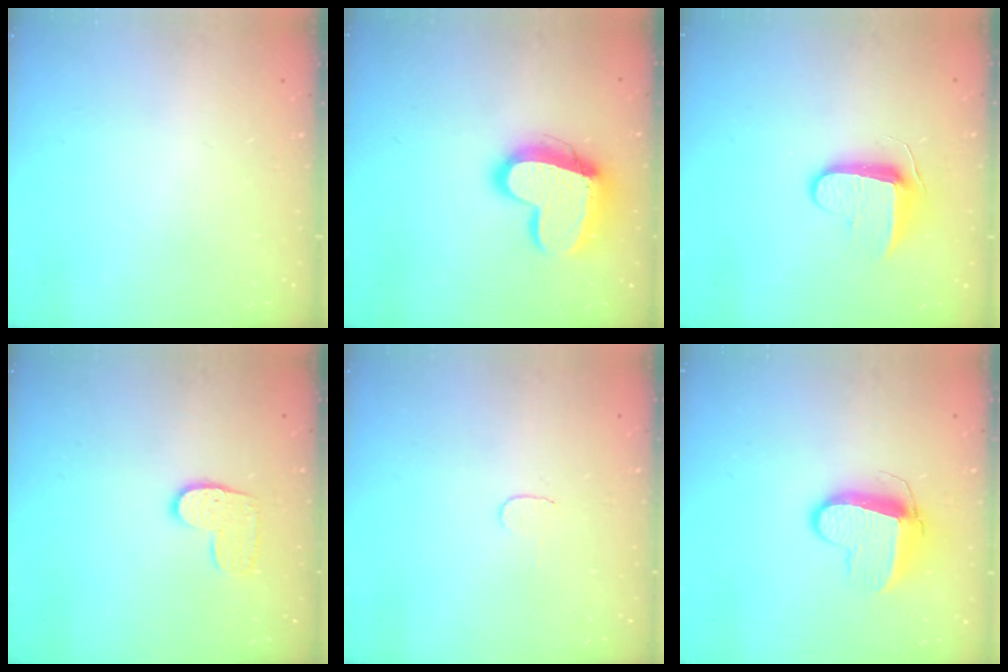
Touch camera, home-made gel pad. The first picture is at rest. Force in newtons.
{"total": 16.7, "press": 16.6, "slide": 1.4}
{"total": 8.7, "press": 8.7, "slide": 0.9}
{"total": 8.3, "press": 8.3, "slide": 0.3}
{"total": 3.0, "press": 3.0, "slide": 0.3}
{"total": 10.3, "press": 10.3, "slide": 0.5}